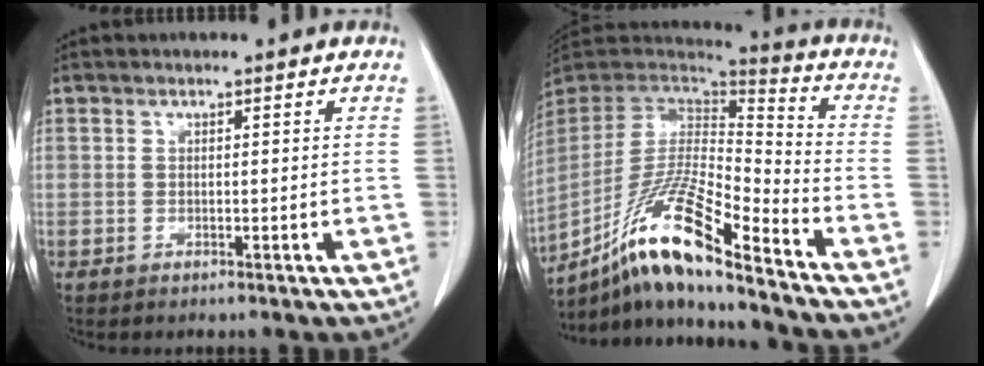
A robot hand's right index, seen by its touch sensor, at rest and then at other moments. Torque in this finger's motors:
{"motor_torque": [1.29, -0.84, 0.34, 0.15]}